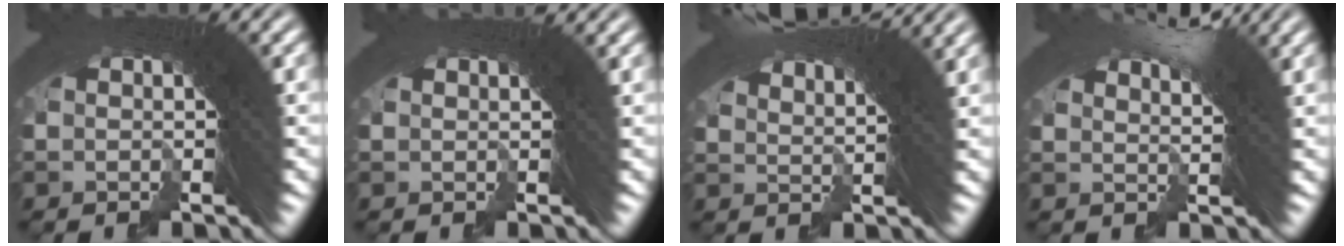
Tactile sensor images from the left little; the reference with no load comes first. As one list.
[{"total": 1.7, "force": [1.4, -0.7, 0.7], "torque": [-0.005, 0.007, 0.022]}, {"total": 6.8, "force": [5.9, -0.1, 3.4], "torque": [-0.053, 0.018, 0.093]}, {"total": 3.6, "force": [2.9, -0.8, 2.1], "torque": [-0.023, 0.006, 0.048]}]